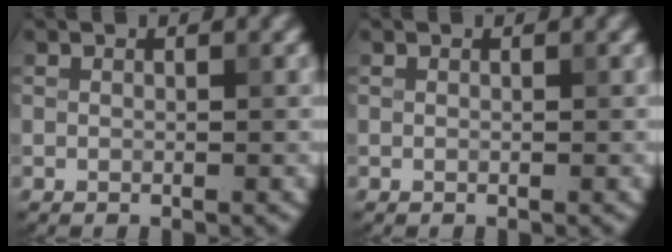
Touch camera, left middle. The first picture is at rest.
{"total": 0.0}